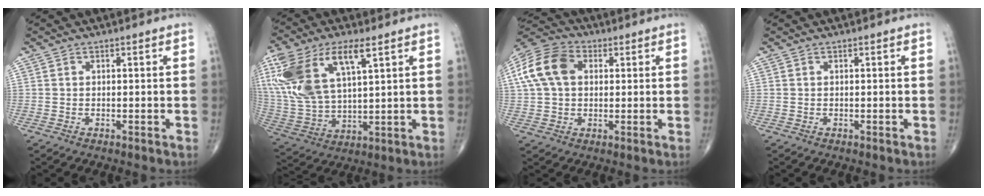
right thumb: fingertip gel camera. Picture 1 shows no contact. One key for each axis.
{"total": 19.4, "fx": 8.3, "fy": 8.8, "fz": 15.2, "tx": -0.323, "ty": -0.010, "tz": 0.164}
{"total": 12.9, "fx": 2.8, "fy": 8.9, "fz": 8.9, "tx": -0.173, "ty": 0.025, "tz": 0.044}
{"total": 0.0}